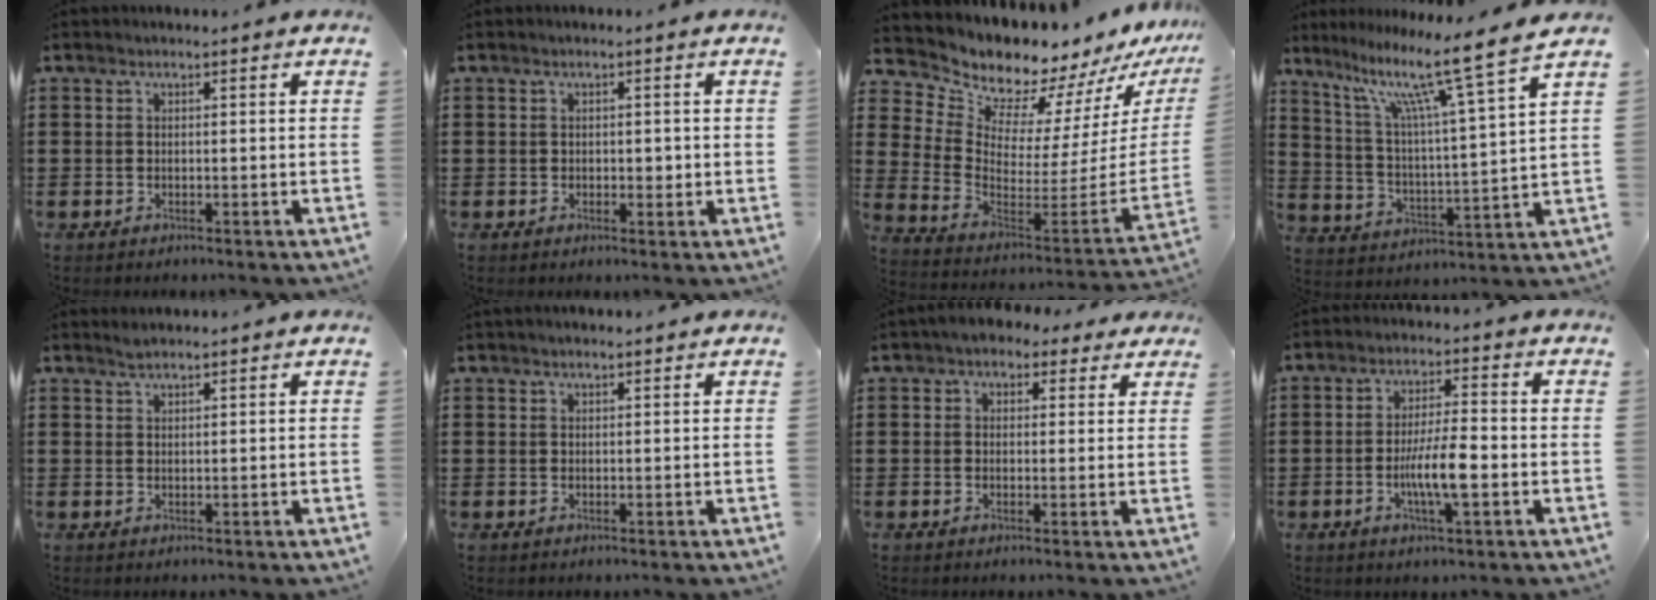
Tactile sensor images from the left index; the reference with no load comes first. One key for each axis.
{"total": 1.3, "fx": 0.0, "fy": 0.8, "fz": 1.0, "tx": -0.019, "ty": 0.006, "tz": -0.001}
{"total": 9.0, "fx": 8.7, "fy": 2.3, "fz": 0.5, "tx": -0.054, "ty": -0.087, "tz": 0.149}
{"total": 11.7, "fx": 8.6, "fy": 0.1, "fz": 7.9, "tx": -0.168, "ty": -0.054, "tz": 0.132}
{"total": 1.2, "fx": 1.1, "fy": 0.1, "fz": 0.4, "tx": -0.009, "ty": -0.001, "tz": 0.022}
{"total": 0.7, "fx": 0.6, "fy": 0.2, "fz": 0.4, "tx": -0.008, "ty": 0.001, "tz": 0.011}
{"total": 2.9, "fx": 1.6, "fy": 2.1, "fz": 1.2, "tx": -0.023, "ty": 0.007, "tz": 0.027}
{"total": 7.2, "fx": -1.7, "fy": 1.5, "fz": 6.8, "tx": -0.135, "ty": -0.004, "tz": -0.035}